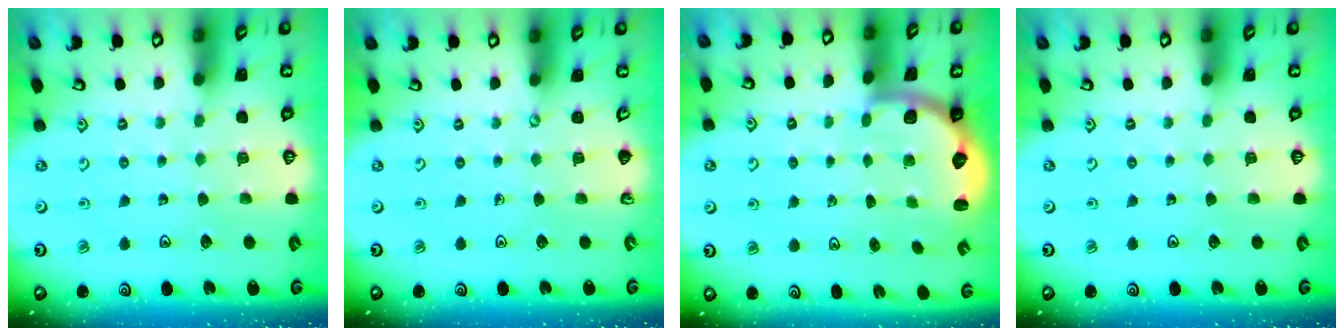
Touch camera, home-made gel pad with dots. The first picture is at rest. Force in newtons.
{"total": 0.0}
{"total": 2.5, "press": 2.2, "slide": 1.3}
{"total": 0.0}